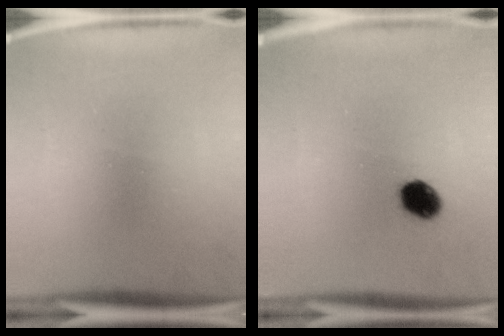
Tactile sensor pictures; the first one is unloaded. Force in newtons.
{"total": 5.7}